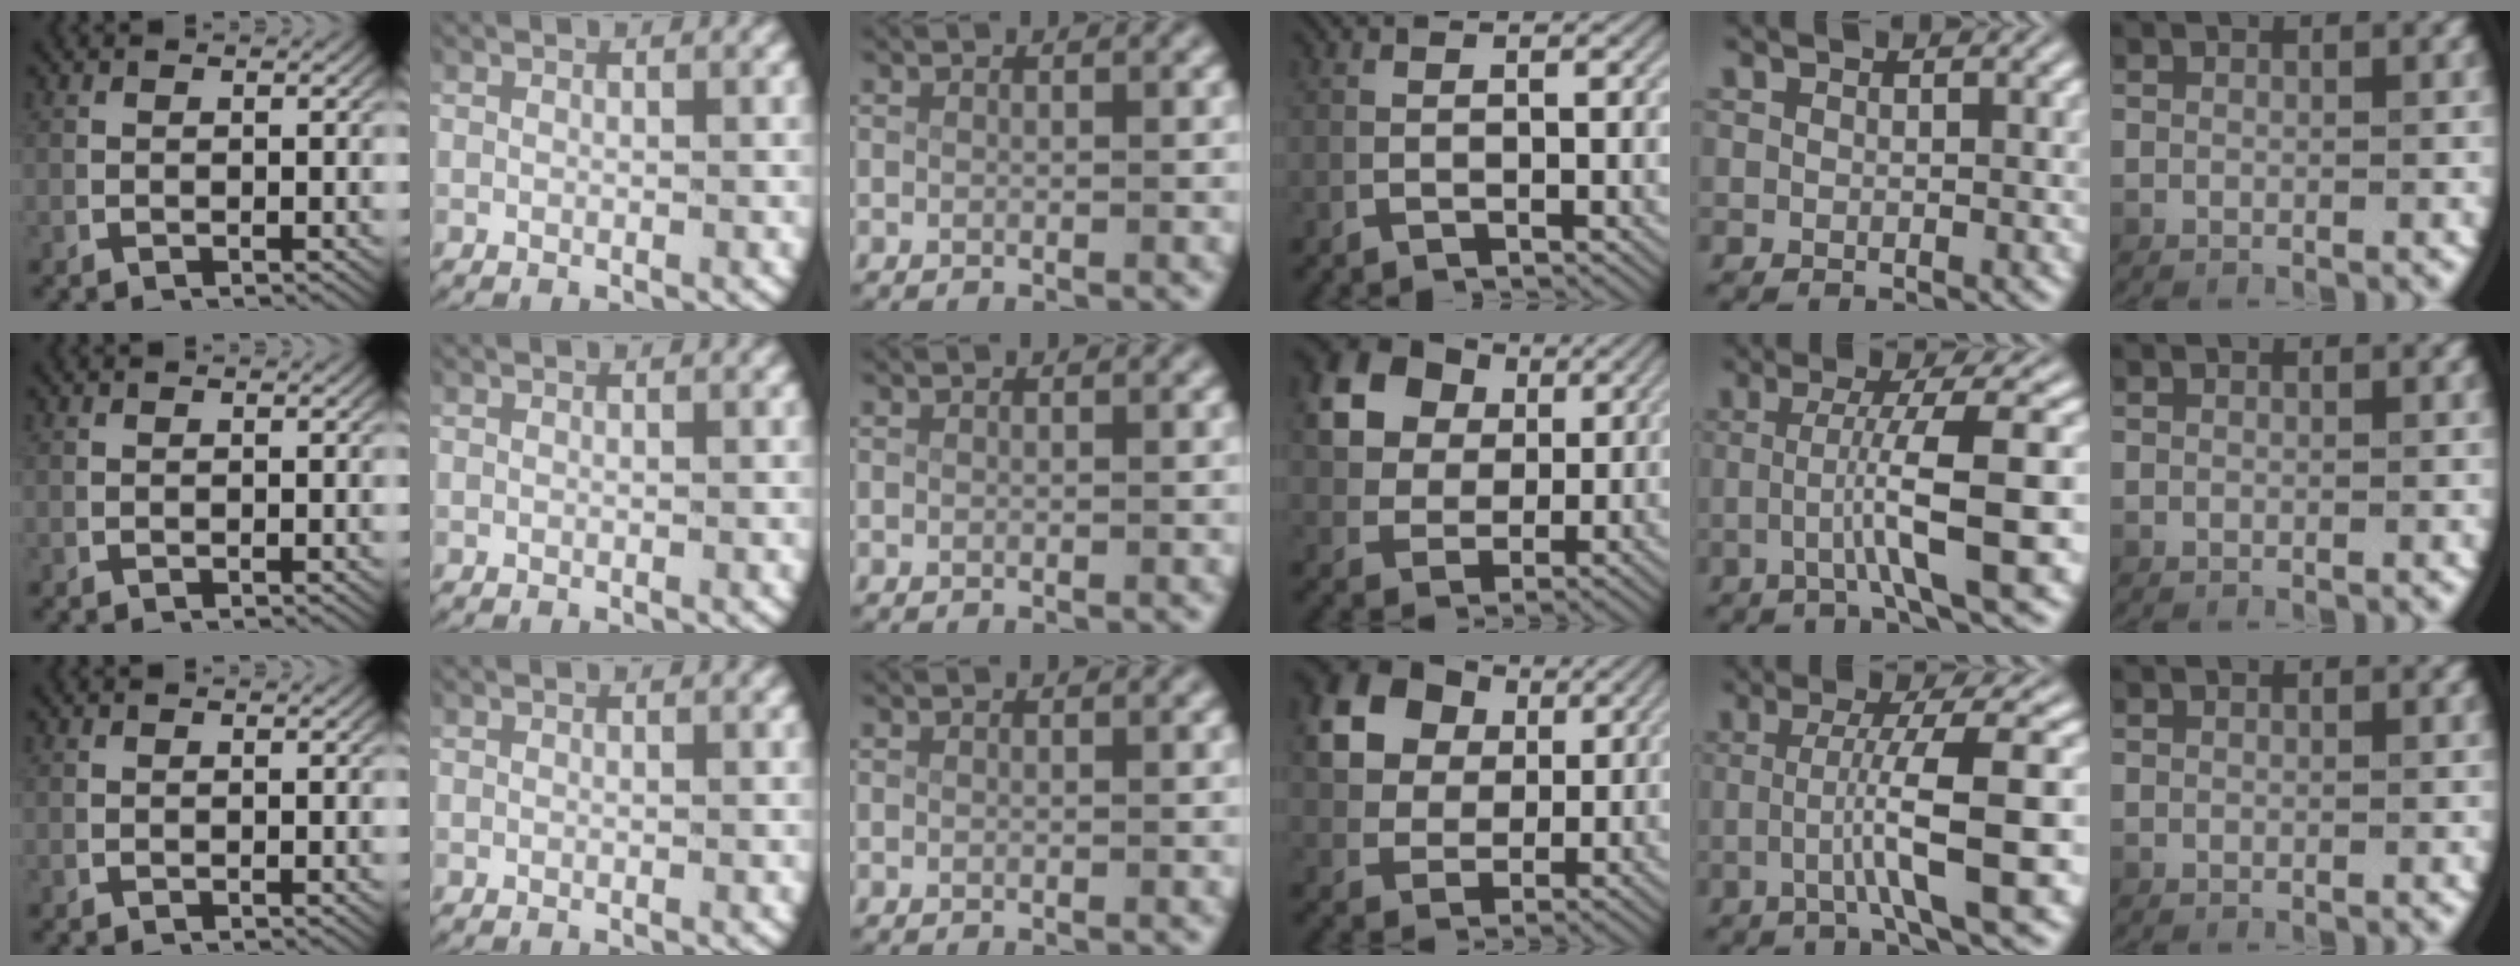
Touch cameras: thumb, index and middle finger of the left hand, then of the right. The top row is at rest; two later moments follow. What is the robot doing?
{"motion": "grasp_and_lifting", "object": "card"}